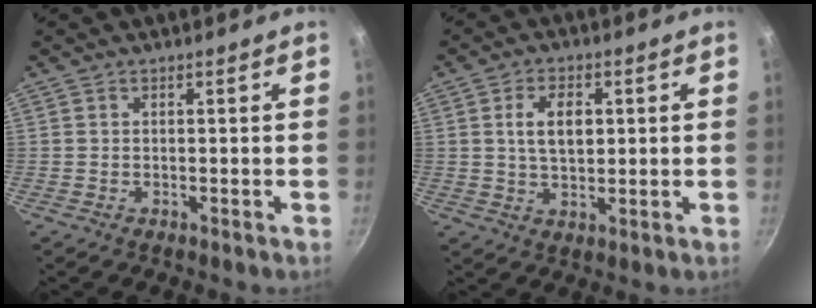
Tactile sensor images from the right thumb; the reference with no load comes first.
{"total": 6.9, "force": [1.4, 4.1, 5.3], "torque": [-0.080, -0.002, 0.025]}